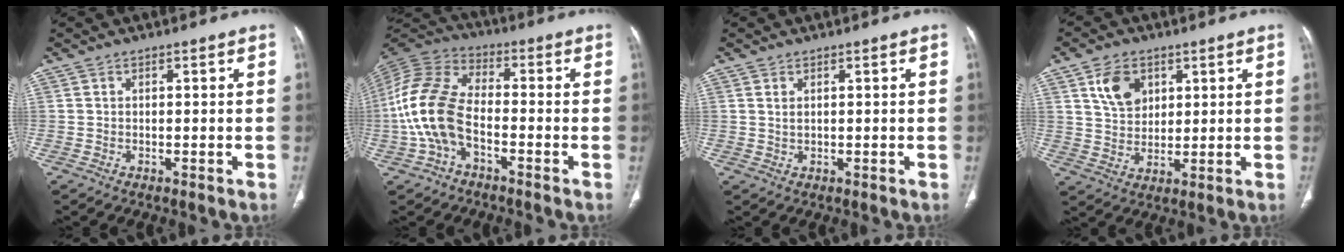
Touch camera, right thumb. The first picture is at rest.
{"total": 13.8, "force": [-3.5, 7.9, 10.8], "torque": [-0.238, 0.035, -0.074]}
{"total": 1.1, "force": [0.6, 0.5, 0.8], "torque": [-0.019, 0.000, 0.017]}
{"total": 7.9, "force": [3.5, 5.5, 4.4], "torque": [-0.057, -0.017, 0.069]}